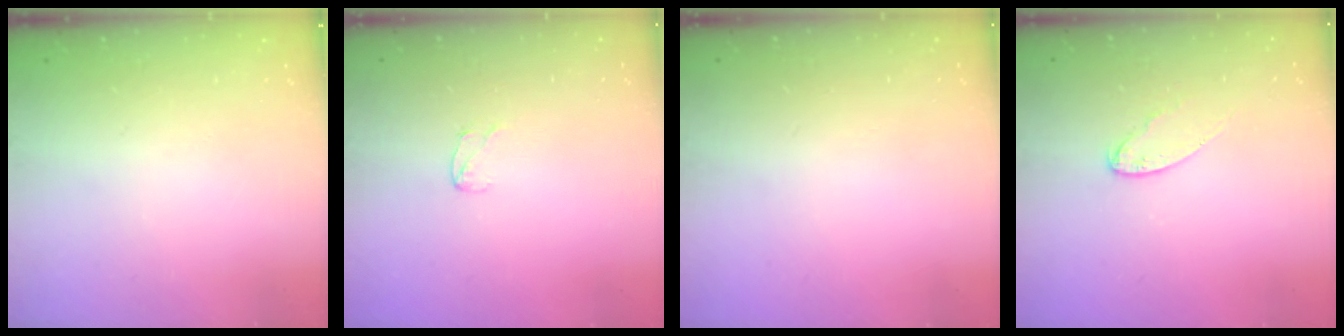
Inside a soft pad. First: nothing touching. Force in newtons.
{"total": 3.0, "press": 3.0, "slide": 0.3}
{"total": 0.0}
{"total": 5.4, "press": 5.4, "slide": 0.6}